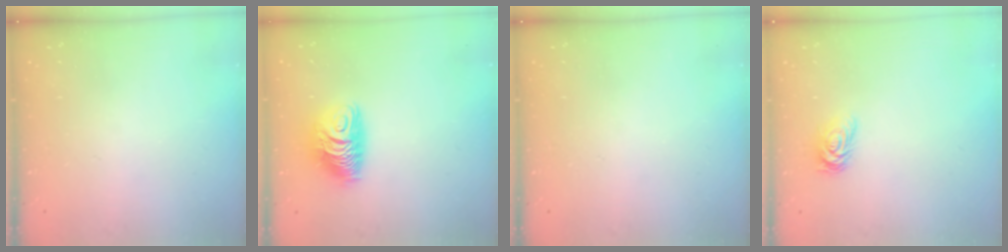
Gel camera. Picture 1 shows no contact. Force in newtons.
{"total": 10.0, "press": 10.0, "slide": 0.9}
{"total": 0.0}
{"total": 4.6, "press": 4.6, "slide": 0.7}